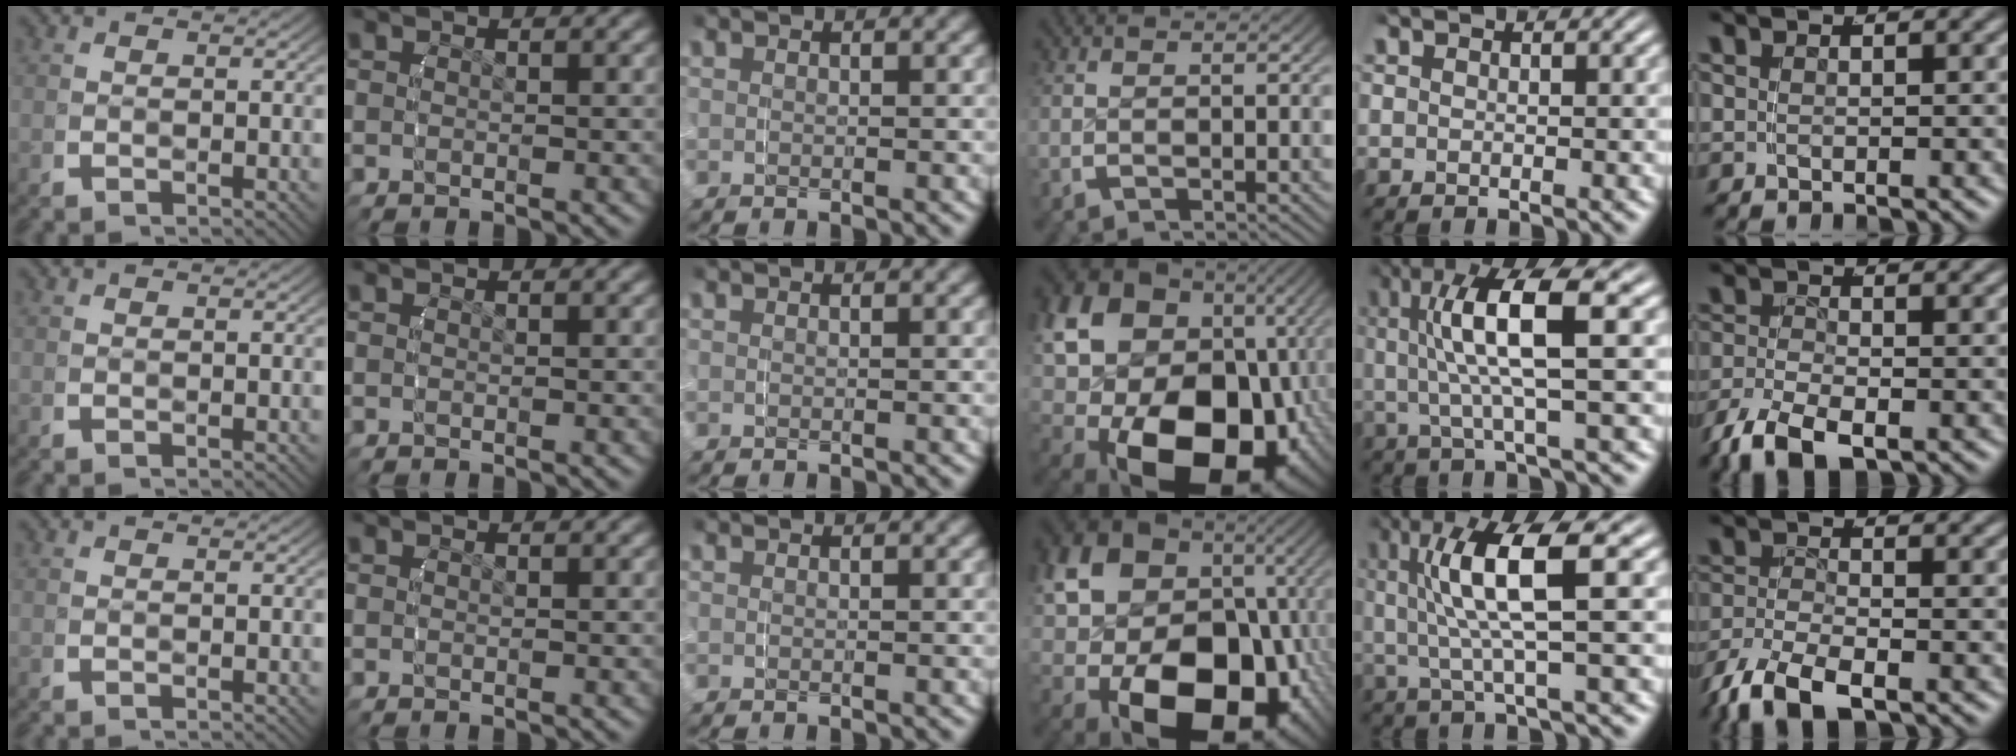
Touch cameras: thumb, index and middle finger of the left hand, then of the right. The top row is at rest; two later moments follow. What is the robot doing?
{"motion": "grasp_and_lifting", "object": "towel"}